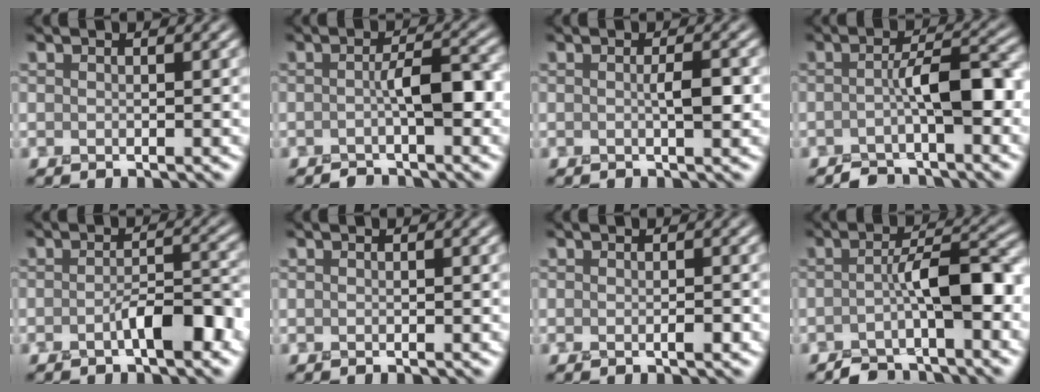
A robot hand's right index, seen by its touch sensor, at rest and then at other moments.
{"total": 2.5, "force": [-1.0, 0.5, 2.2], "torque": [-0.031, 0.017, -0.020]}
{"total": 1.4, "force": [0.0, 0.0, 1.4], "torque": [-0.023, 0.004, 0.000]}
{"total": 3.8, "force": [-1.9, 1.0, 3.1], "torque": [-0.044, 0.023, -0.035]}
{"total": 3.5, "force": [-1.7, 1.0, 2.9], "torque": [-0.045, 0.015, -0.030]}
{"total": 0.0}
{"total": 0.7, "force": [-0.3, 0.1, 0.7], "torque": [-0.012, 0.002, -0.005]}
{"total": 4.4, "force": [-2.3, 1.3, 3.6], "torque": [-0.051, 0.025, -0.041]}